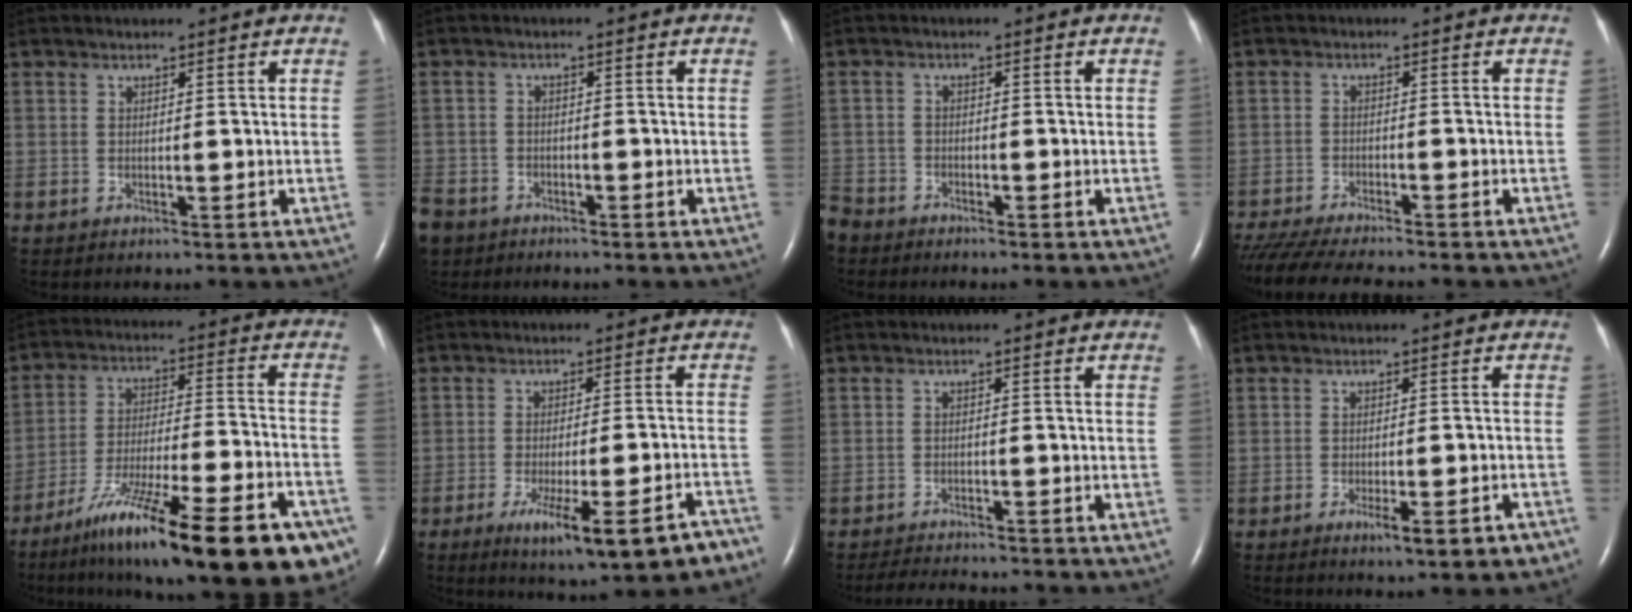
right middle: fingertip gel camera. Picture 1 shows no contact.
{"total": 9.8, "force": [-6.2, 6.9, 3.0], "torque": [-0.103, -0.010, -0.114]}
{"total": 4.4, "force": [-3.9, 1.9, 0.3], "torque": [-0.003, -0.005, -0.082]}
{"total": 13.4, "force": [-11.8, 1.6, 6.1], "torque": [-0.108, -0.028, -0.181]}
{"total": 27.0, "force": [-17.6, 4.7, 19.9], "torque": [-0.240, -0.013, -0.277]}
{"total": 13.2, "force": [-8.7, 1.8, 9.8], "torque": [-0.110, -0.007, -0.118]}
{"total": 6.5, "force": [-6.1, 0.8, 1.9], "torque": [-0.030, -0.013, -0.091]}
{"total": 4.9, "force": [-3.0, 0.7, 3.7], "torque": [-0.047, -0.006, -0.037]}